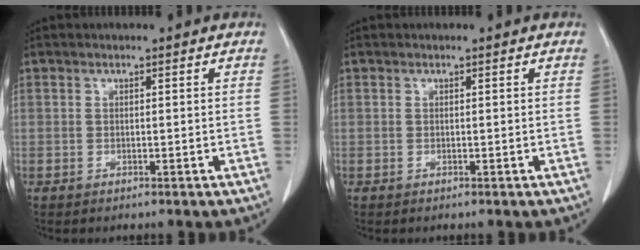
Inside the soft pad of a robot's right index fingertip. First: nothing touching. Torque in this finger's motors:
{"motor_torque": [0.00, 0.00, 0.00, 0.00]}